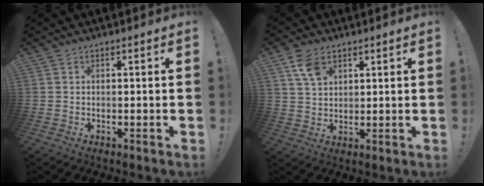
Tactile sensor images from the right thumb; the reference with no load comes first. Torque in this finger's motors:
{"motor_torque": [0.08, 0.20, 0.49, 0.46, 0.05]}